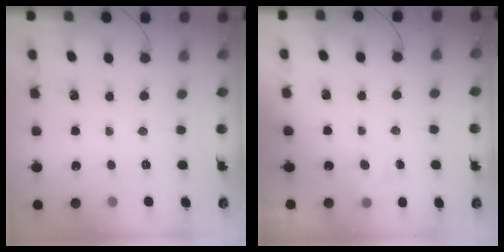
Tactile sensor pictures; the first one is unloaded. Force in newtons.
{"total": 5.5, "press": 5.4, "slide": 1.2}